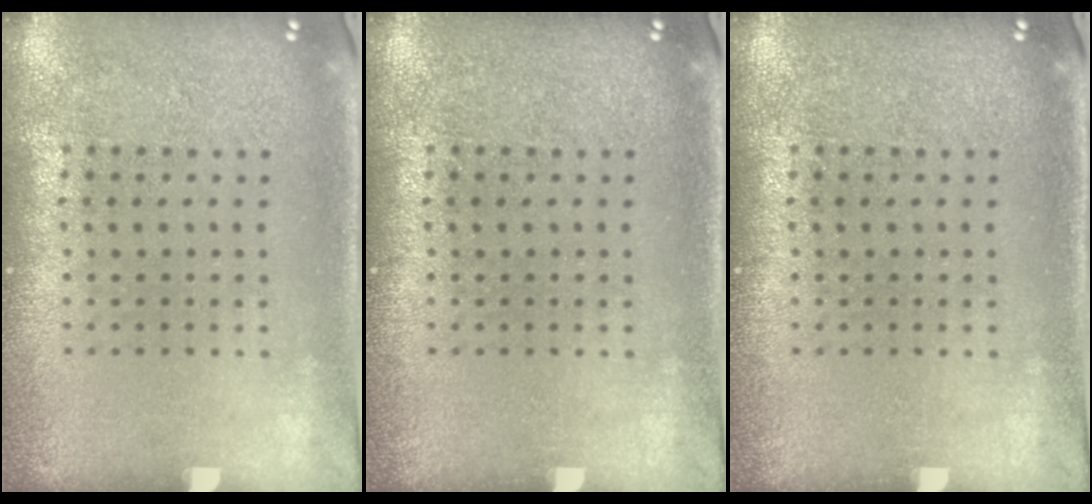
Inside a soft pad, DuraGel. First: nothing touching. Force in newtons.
{"total": 0.0}
{"total": 0.0}